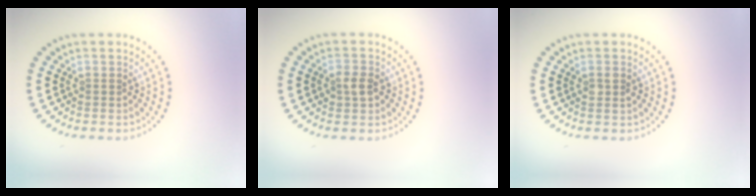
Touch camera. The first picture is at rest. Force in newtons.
{"total": 1.9, "press": 1.9, "slide": 0.4}
{"total": 1.2, "press": 1.1, "slide": 0.5}